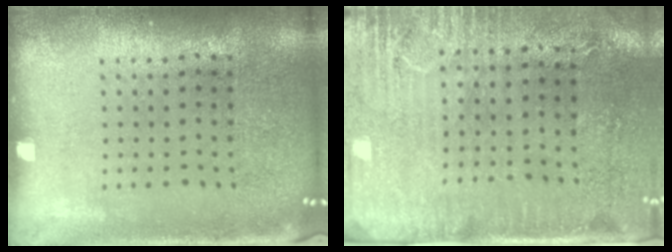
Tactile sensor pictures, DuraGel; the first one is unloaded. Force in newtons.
{"total": 2.9, "press": 2.4, "slide": 1.6}